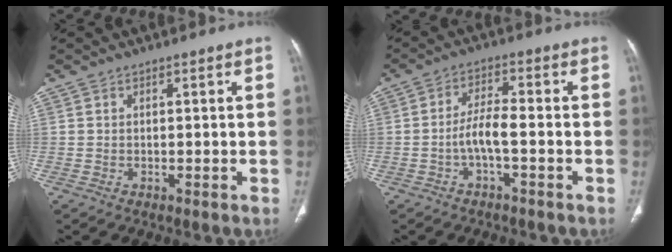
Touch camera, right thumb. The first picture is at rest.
{"total": 4.7, "force": [-1.7, 1.1, 4.2], "torque": [-0.088, 0.021, -0.034]}